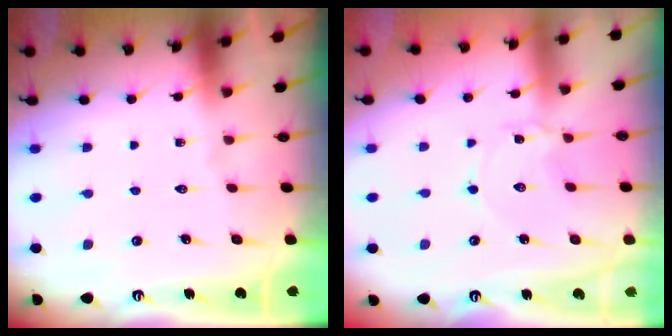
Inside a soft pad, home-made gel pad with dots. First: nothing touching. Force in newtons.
{"total": 1.6, "press": 1.6, "slide": 0.2}